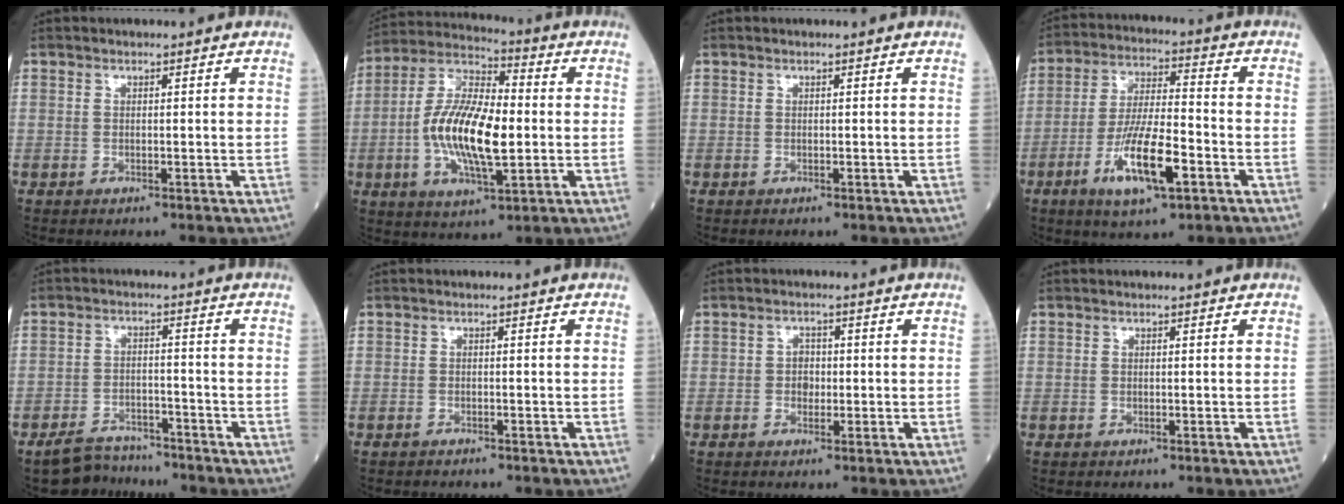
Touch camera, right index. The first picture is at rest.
{"total": 15.3, "force": [-1.5, 5.1, 14.4], "torque": [-0.289, 0.007, -0.030]}
{"total": 0.0}
{"total": 11.9, "force": [-4.9, 2.5, 10.5], "torque": [-0.204, -0.009, -0.086]}
{"total": 5.2, "force": [-4.8, 2.1, 0.3], "torque": [-0.009, -0.001, -0.079]}
{"total": 0.5, "force": [-0.5, 0.1, 0.0], "torque": [-0.007, -0.001, -0.009]}
{"total": 2.1, "force": [-0.2, 1.6, 1.3], "torque": [-0.018, 0.004, -0.003]}
{"total": 0.0}